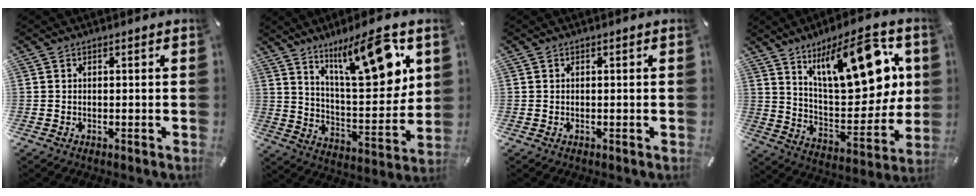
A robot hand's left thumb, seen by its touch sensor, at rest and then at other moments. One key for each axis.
{"total": 18.0, "fx": 10.7, "fy": 5.9, "fz": 13.3, "tx": -0.195, "ty": -0.057, "tz": 0.168}
{"total": 0.0}
{"total": 21.3, "fx": 11.1, "fy": 9.2, "fz": 15.7, "tx": -0.229, "ty": -0.051, "tz": 0.181}